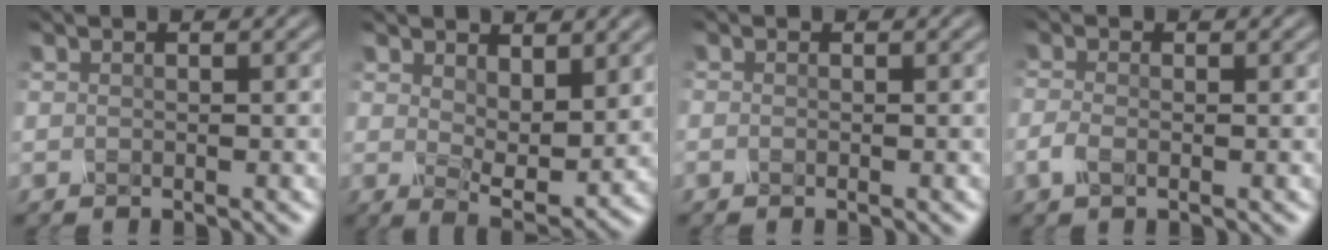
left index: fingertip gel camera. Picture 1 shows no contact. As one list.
[{"total": 3.9, "force": [1.7, 1.4, 3.2], "torque": [-0.072, -0.009, 0.051]}, {"total": 0.0}, {"total": 0.7, "force": [-0.7, 0.0, 0.2], "torque": [-0.023, -0.001, -0.002]}]